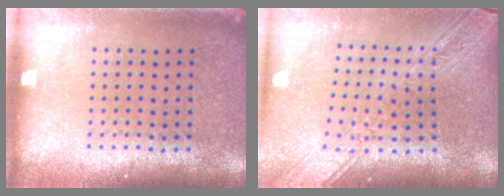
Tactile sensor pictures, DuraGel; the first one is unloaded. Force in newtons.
{"total": 2.8, "press": 2.2, "slide": 1.7}